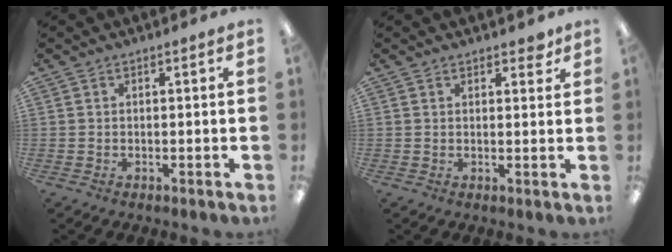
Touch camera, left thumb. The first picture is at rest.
{"total": 2.4, "force": [2.0, 1.1, 0.9], "torque": [0.003, -0.010, 0.031]}